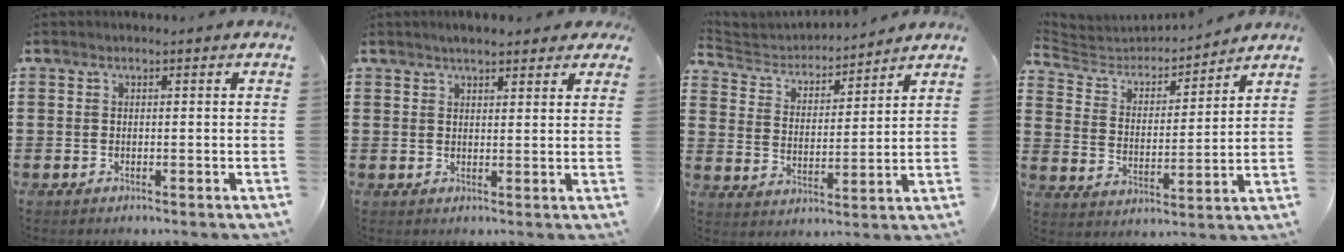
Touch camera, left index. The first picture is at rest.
{"total": 3.1, "force": [2.6, 0.8, 1.5], "torque": [-0.035, 0.004, 0.047]}
{"total": 3.7, "force": [3.6, 1.0, 0.3], "torque": [-0.031, -0.028, 0.056]}
{"total": 4.5, "force": [4.2, 1.5, 0.5], "torque": [-0.040, -0.028, 0.066]}